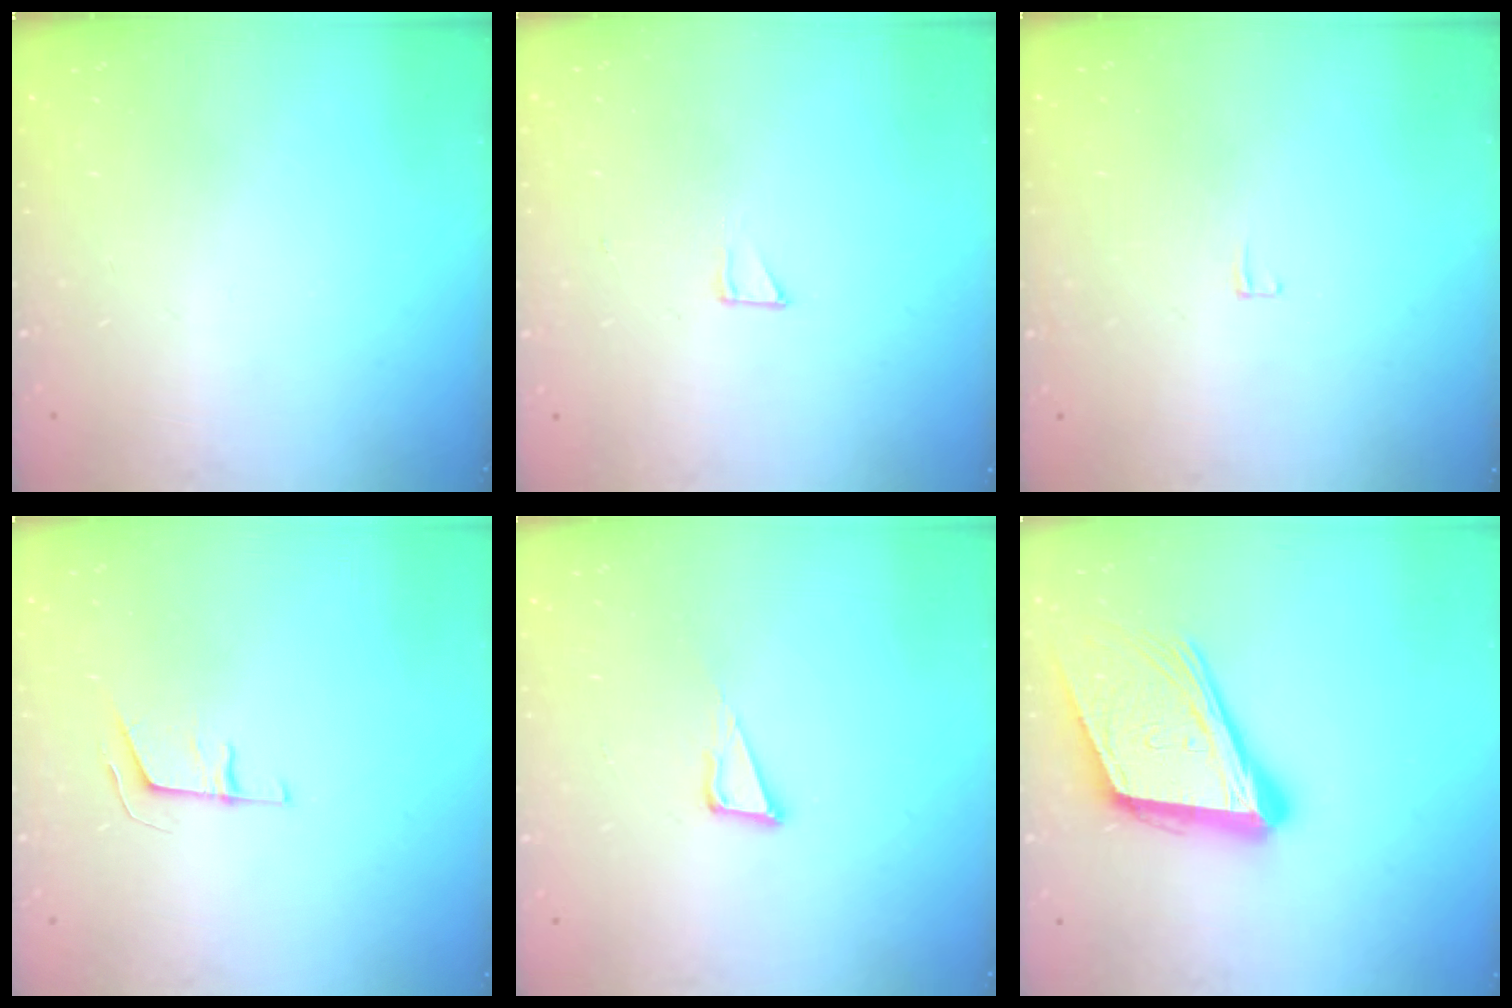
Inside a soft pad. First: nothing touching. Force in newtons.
{"total": 2.6, "press": 2.6, "slide": 0.1}
{"total": 3.4, "press": 3.3, "slide": 0.3}
{"total": 6.1, "press": 6.1, "slide": 1.0}
{"total": 6.1, "press": 5.5, "slide": 2.7}
{"total": 20.1, "press": 19.6, "slide": 4.5}